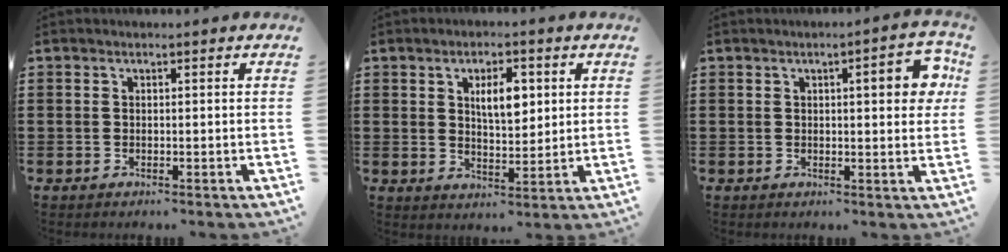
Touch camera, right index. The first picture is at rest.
{"total": 5.5, "force": [1.7, 2.3, 4.7], "torque": [-0.083, 0.004, 0.024]}
{"total": 5.9, "force": [1.6, 1.5, 5.4], "torque": [-0.074, -0.004, 0.017]}